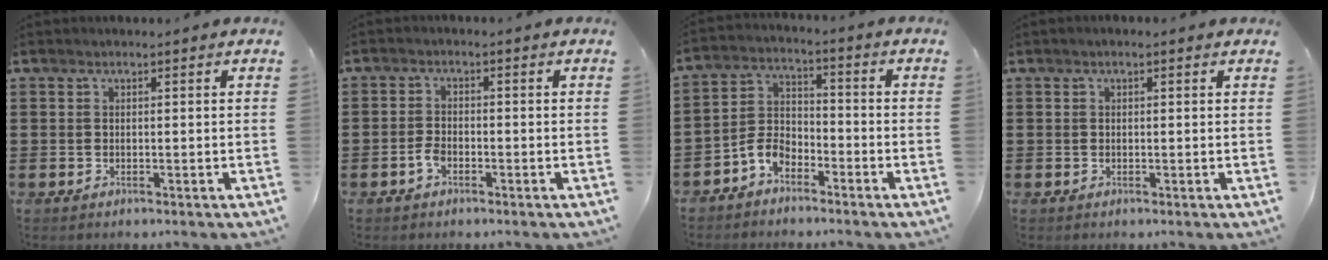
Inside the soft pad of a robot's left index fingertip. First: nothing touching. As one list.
[{"total": 2.2, "force": [-1.1, 1.1, 1.5], "torque": [-0.037, 0.000, -0.023]}, {"total": 5.1, "force": [-3.8, 2.6, 2.1], "torque": [-0.054, 0.008, -0.079]}, {"total": 0.6, "force": [0.1, 0.3, 0.6], "torque": [-0.011, 0.003, 0.002]}]